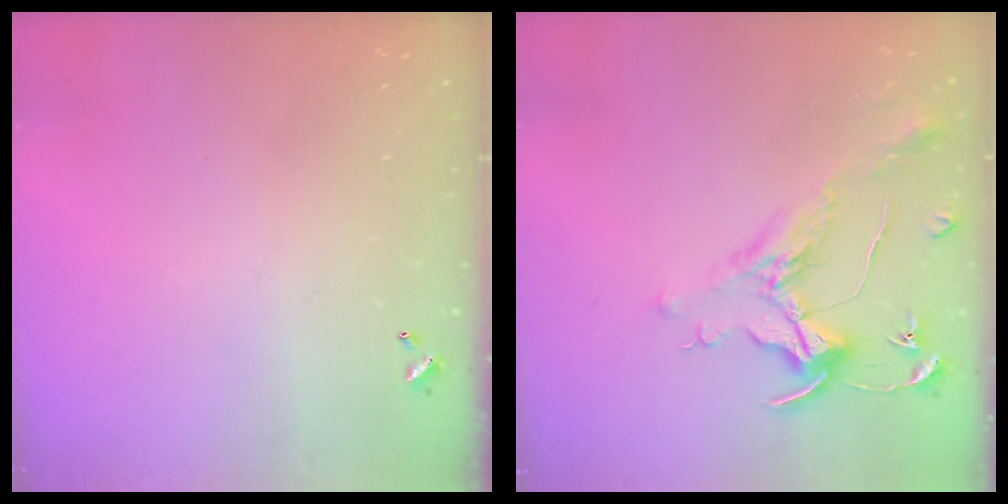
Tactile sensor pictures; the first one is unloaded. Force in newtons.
{"total": 1.6, "press": 1.4, "slide": 0.7}